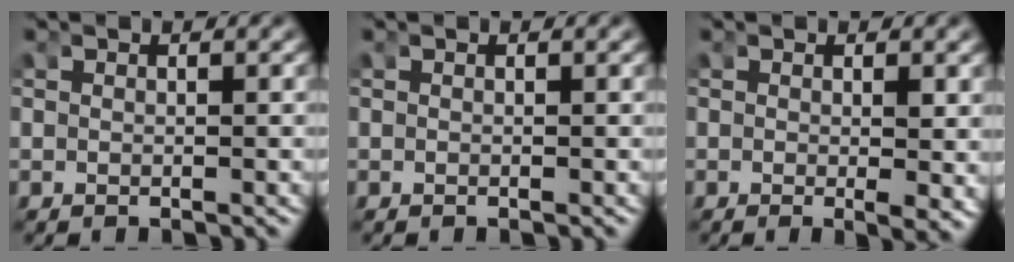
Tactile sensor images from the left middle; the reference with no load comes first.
{"total": 0.0}
{"total": 1.7, "force": [-0.3, 0.3, 1.6], "torque": [-0.020, -0.010, -0.002]}